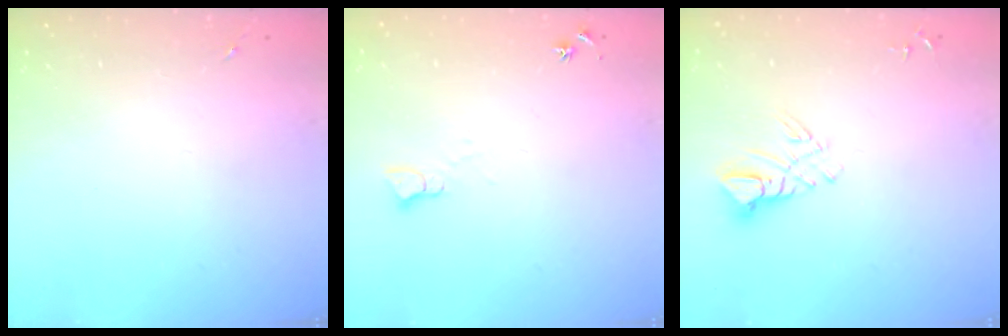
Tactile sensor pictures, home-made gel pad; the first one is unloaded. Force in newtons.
{"total": 5.4, "press": 5.3, "slide": 0.7}
{"total": 7.5, "press": 7.5, "slide": 0.7}